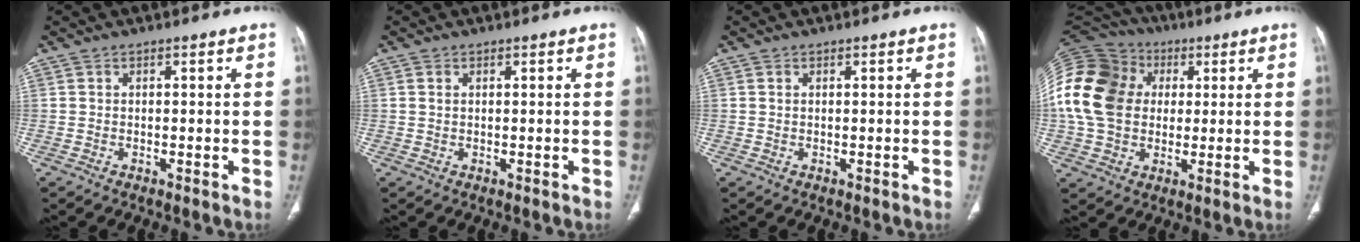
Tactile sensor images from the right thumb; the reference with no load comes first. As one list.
[{"total": 1.1, "force": [0.4, 0.7, 0.7], "torque": [-0.018, 0.003, 0.011]}, {"total": 0.5, "force": [0.3, 0.3, 0.3], "torque": [-0.009, 0.003, 0.005]}, {"total": 22.2, "force": [2.6, 17.4, 13.6], "torque": [-0.296, 0.031, 0.048]}]